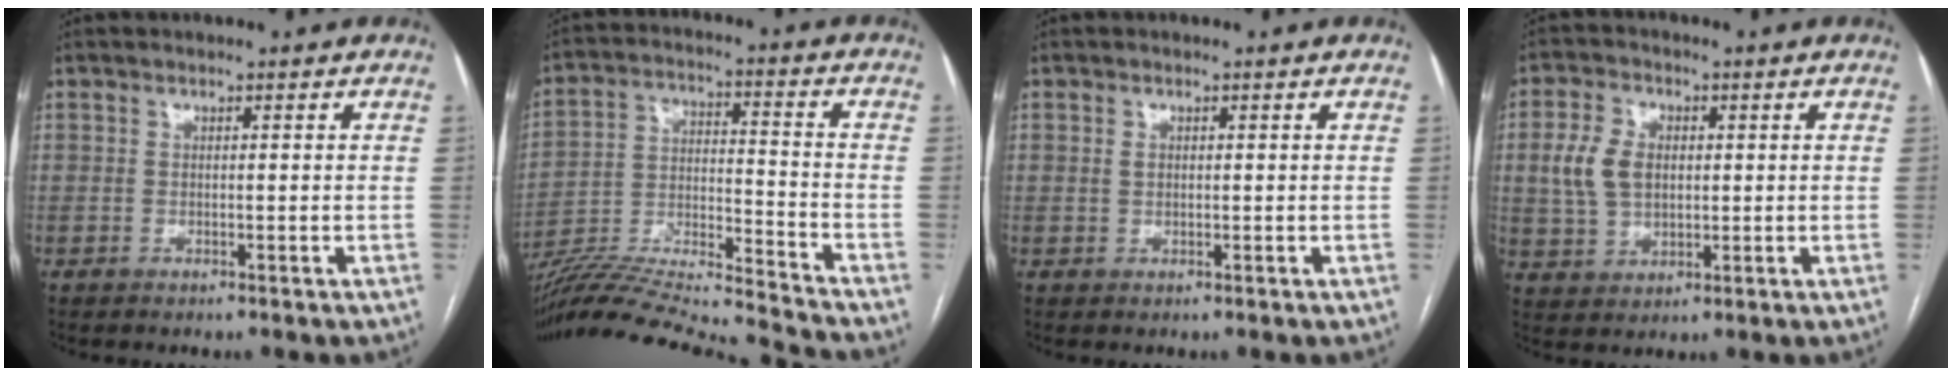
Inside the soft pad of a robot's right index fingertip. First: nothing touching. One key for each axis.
{"total": 20.9, "fx": -19.7, "fy": -1.7, "fz": 6.8, "tx": -0.144, "ty": -0.014, "tz": -0.328}
{"total": 0.9, "fx": 0.2, "fy": 0.7, "fz": 0.6, "tx": -0.012, "ty": 0.005, "tz": 0.005}
{"total": 7.5, "fx": 1.0, "fy": 5.3, "fz": 5.2, "tx": -0.124, "ty": 0.020, "tz": 0.027}